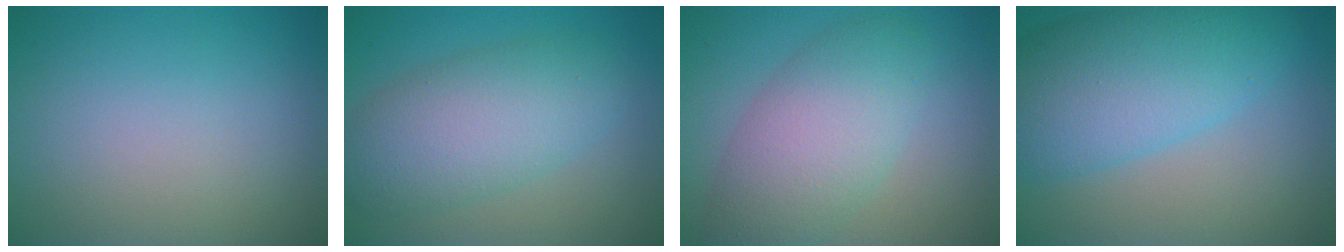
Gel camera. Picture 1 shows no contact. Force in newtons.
{"total": 6.9, "press": 6.9, "slide": 0.4}
{"total": 6.6, "press": 6.6, "slide": 0.4}
{"total": 8.6, "press": 8.6, "slide": 0.2}